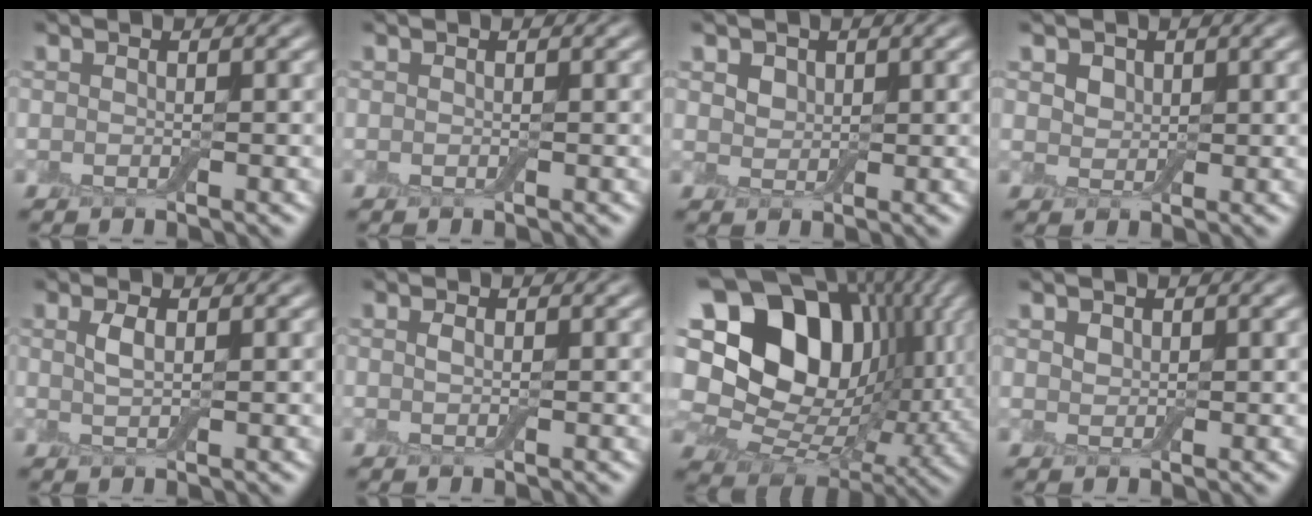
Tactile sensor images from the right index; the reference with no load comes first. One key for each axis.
{"total": 0.0}
{"total": 2.4, "fx": 1.4, "fy": 1.7, "fz": 1.0, "tx": -0.025, "ty": 0.007, "tz": 0.021}
{"total": 2.6, "fx": 1.5, "fy": 1.9, "fz": 1.1, "tx": -0.029, "ty": 0.007, "tz": 0.024}
{"total": 1.6, "fx": 0.6, "fy": 0.6, "fz": 1.3, "tx": -0.032, "ty": 0.002, "tz": 0.011}
{"total": 0.7, "fx": 0.2, "fy": 0.4, "fz": 0.5, "tx": -0.015, "ty": 0.001, "tz": 0.002}
{"total": 18.7, "fx": 5.0, "fy": 13.3, "fz": 12.1, "tx": -0.222, "ty": 0.036, "tz": 0.096}
{"total": 0.9, "fx": 0.6, "fy": 0.6, "fz": 0.3, "tx": -0.008, "ty": -0.001, "tz": 0.012}